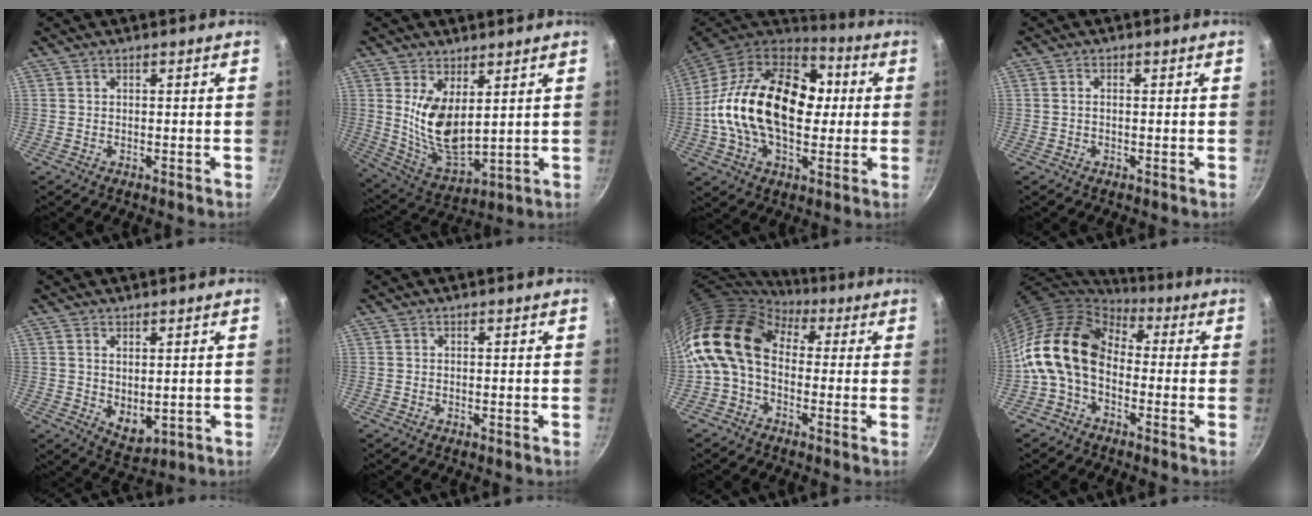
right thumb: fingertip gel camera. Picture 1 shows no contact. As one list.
[{"total": 11.9, "force": [3.3, 5.8, 9.9], "torque": [-0.175, -0.042, 0.076]}, {"total": 27.6, "force": [1.2, 17.6, 21.2], "torque": [-0.340, 0.033, 0.008]}, {"total": 0.9, "force": [-0.1, 0.5, 0.7], "torque": [-0.016, 0.005, -0.002]}, {"total": 5.3, "force": [1.0, 3.1, 4.1], "torque": [-0.057, -0.020, 0.026]}, {"total": 0.0}, {"total": 13.6, "force": [0.9, 9.6, 9.6], "torque": [-0.168, 0.028, -0.007]}, {"total": 15.2, "force": [-1.1, 10.5, 10.9], "torque": [-0.182, 0.035, -0.041]}]